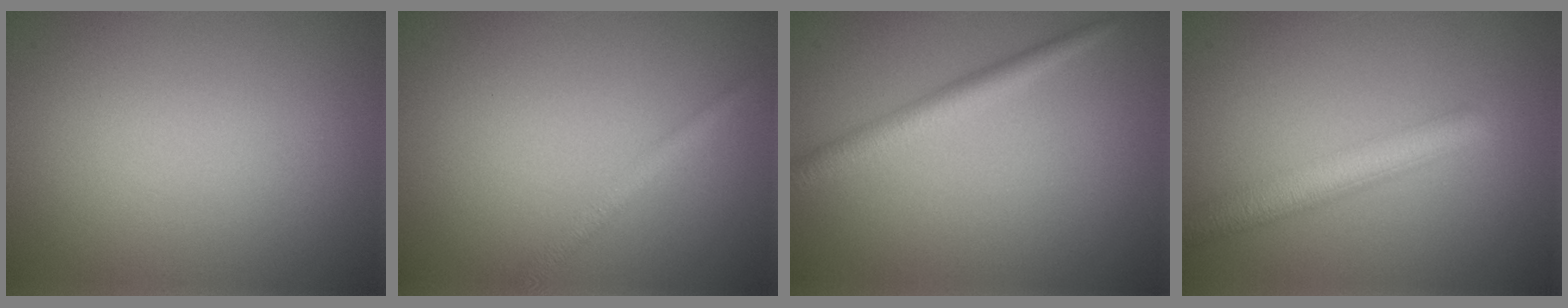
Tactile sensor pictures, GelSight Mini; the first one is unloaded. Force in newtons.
{"total": 1.6, "press": 1.6, "slide": 0.0}
{"total": 2.5, "press": 2.5, "slide": 0.1}
{"total": 4.5, "press": 4.5, "slide": 0.2}